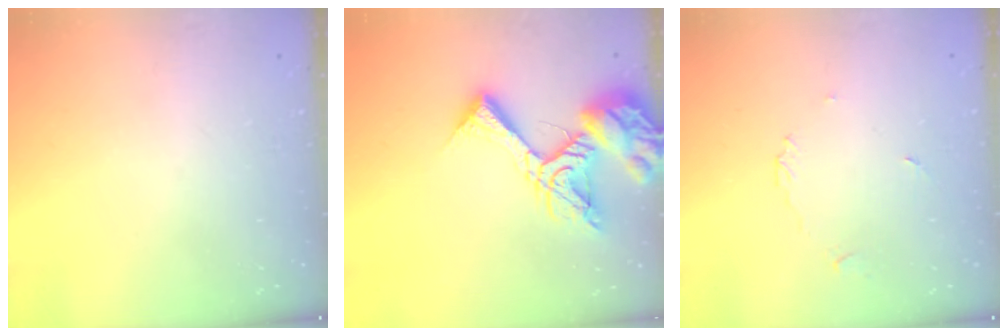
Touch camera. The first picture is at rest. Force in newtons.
{"total": 15.2, "press": 15.2, "slide": 1.0}
{"total": 3.9, "press": 3.8, "slide": 0.5}